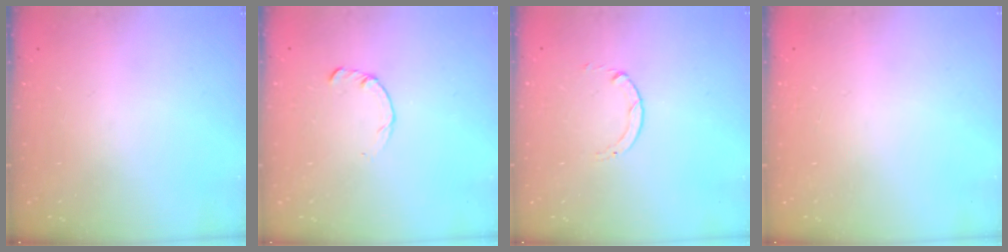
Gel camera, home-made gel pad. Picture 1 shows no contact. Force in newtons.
{"total": 2.2, "press": 2.2, "slide": 0.3}
{"total": 0.7, "press": 0.7, "slide": 0.1}
{"total": 2.5, "press": 2.5, "slide": 0.2}